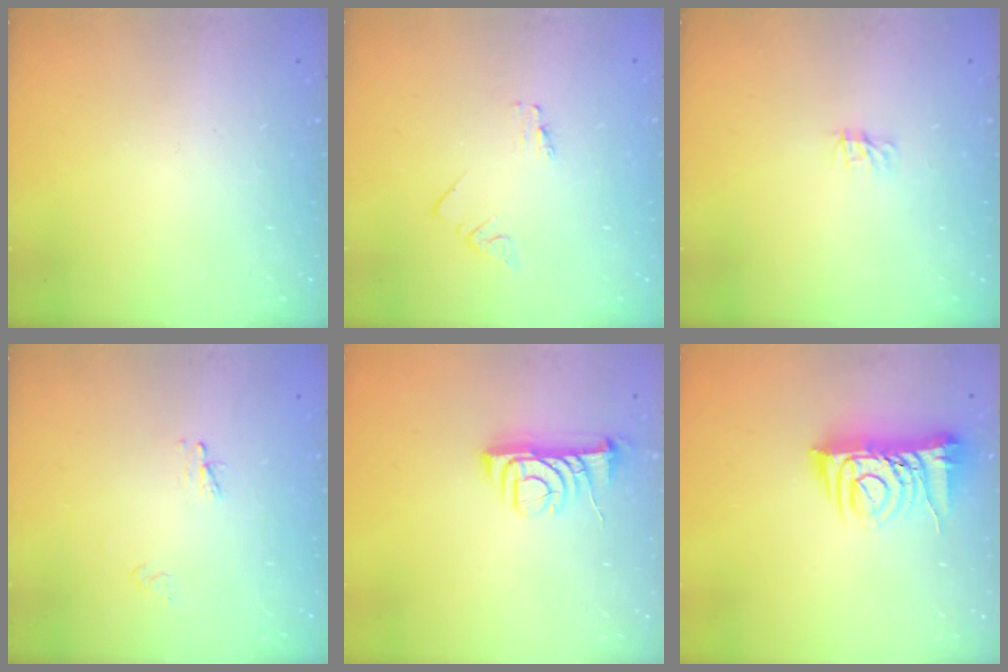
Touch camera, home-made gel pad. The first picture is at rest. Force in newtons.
{"total": 0.0}
{"total": 0.0}
{"total": 2.3, "press": 2.2, "slide": 0.2}
{"total": 8.2, "press": 8.2, "slide": 0.6}
{"total": 9.9, "press": 9.8, "slide": 1.4}